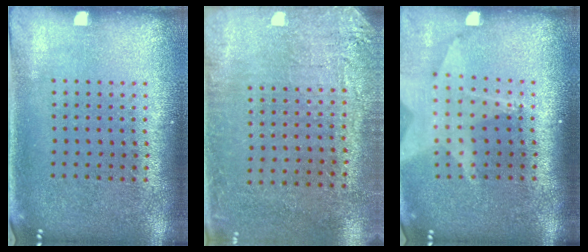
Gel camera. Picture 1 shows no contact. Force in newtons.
{"total": 2.8, "press": 2.5, "slide": 1.1}
{"total": 1.9, "press": 1.5, "slide": 1.2}